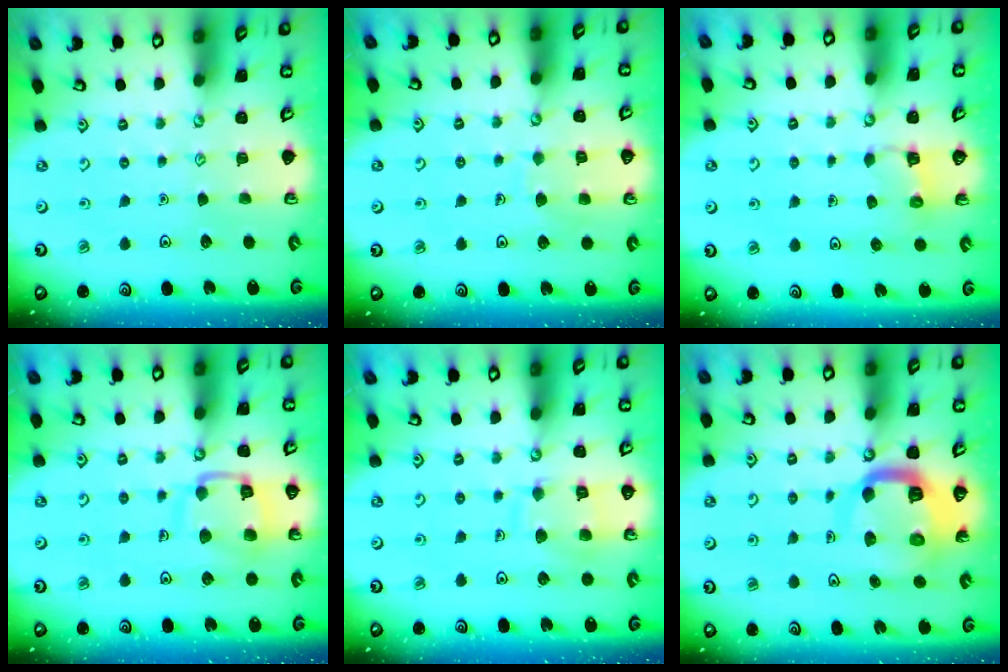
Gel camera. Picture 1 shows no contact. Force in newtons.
{"total": 6.0, "press": 6.0, "slide": 0.6}
{"total": 3.1, "press": 3.1, "slide": 0.6}
{"total": 12.6, "press": 12.5, "slide": 1.2}
{"total": 10.1, "press": 10.0, "slide": 0.9}
{"total": 12.3, "press": 12.2, "slide": 1.4}